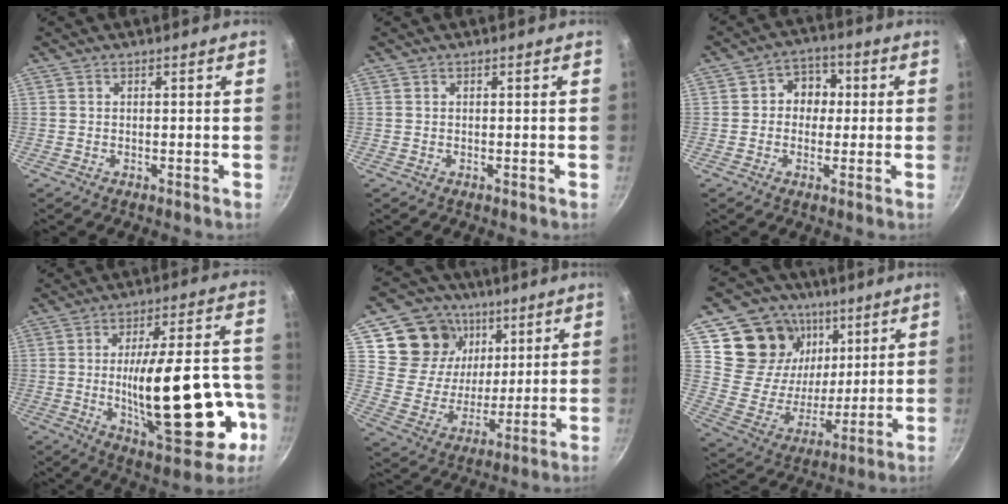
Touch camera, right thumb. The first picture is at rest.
{"total": 0.0}
{"total": 6.3, "force": [0.3, 5.5, 3.1], "torque": [0.002, 0.012, -0.006]}
{"total": 25.3, "force": [-5.6, 9.7, 22.7], "torque": [-0.311, 0.022, -0.062]}
{"total": 15.8, "force": [7.5, 12.9, 5.2], "torque": [-0.062, -0.039, 0.131]}
{"total": 18.9, "force": [9.2, 15.0, 7.1], "torque": [-0.085, -0.055, 0.160]}